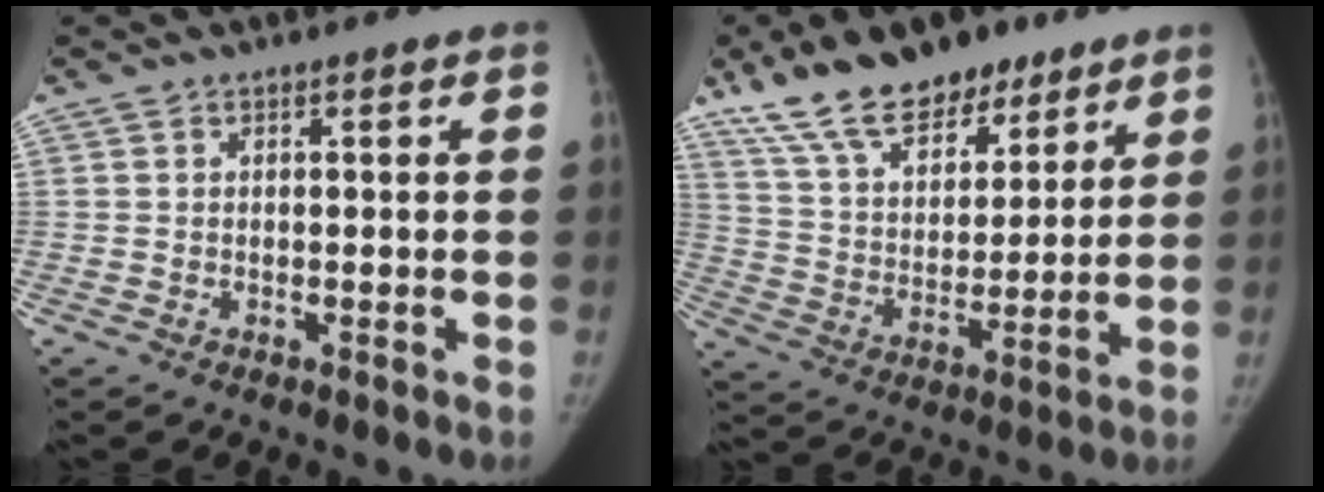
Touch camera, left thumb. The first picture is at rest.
{"total": 18.7, "force": [13.2, 9.4, 9.4], "torque": [-0.125, -0.046, 0.232]}